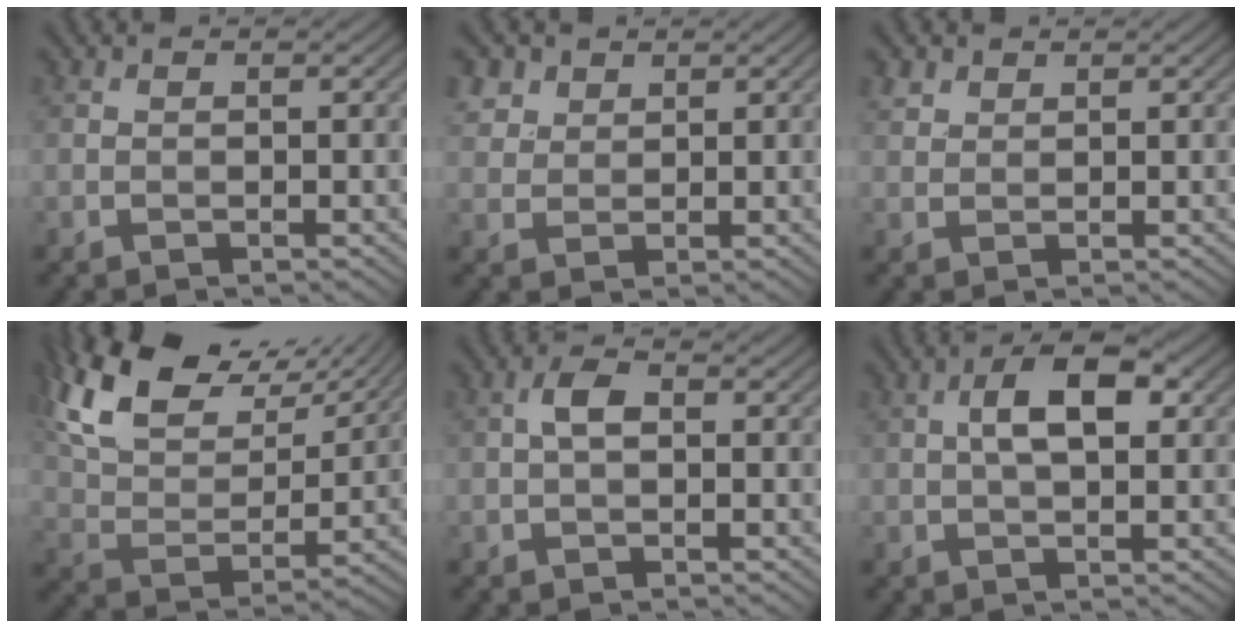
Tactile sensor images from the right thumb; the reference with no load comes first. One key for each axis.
{"total": 4.1, "fx": 2.5, "fy": 2.8, "fz": 1.5, "tx": -0.048, "ty": -0.004, "tz": 0.063}
{"total": 2.0, "fx": 1.3, "fy": 1.3, "fz": 0.5, "tx": -0.015, "ty": 0.003, "tz": 0.029}
{"total": 16.5, "fx": 10.9, "fy": 7.6, "fz": 9.9, "tx": -0.234, "ty": 0.029, "tz": 0.173}
{"total": 2.5, "fx": 0.0, "fy": 1.3, "fz": 2.1, "tx": -0.042, "ty": 0.010, "tz": -0.004}
{"total": 5.7, "fx": 1.1, "fy": 2.6, "fz": 5.0, "tx": -0.086, "ty": 0.009, "tz": 0.015}